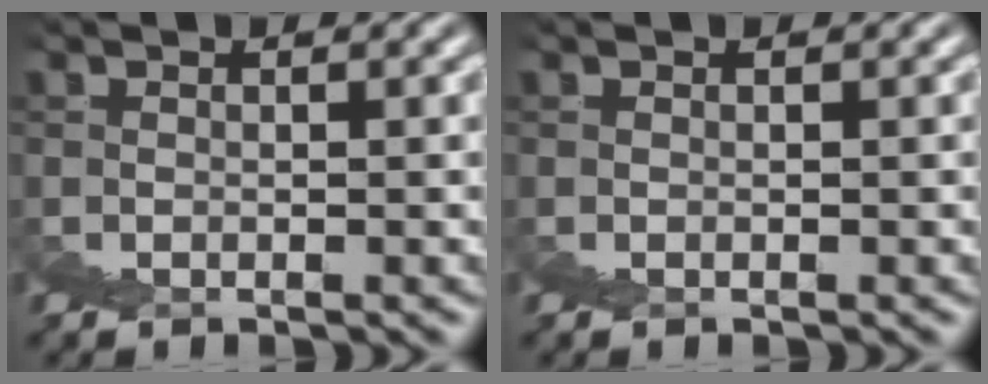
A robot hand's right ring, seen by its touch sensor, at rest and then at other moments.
{"total": 0.0}